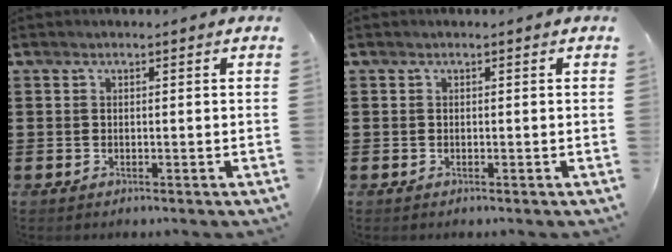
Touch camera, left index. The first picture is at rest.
{"total": 0.0}